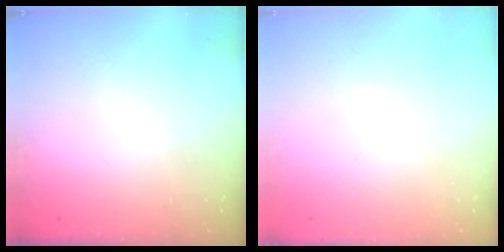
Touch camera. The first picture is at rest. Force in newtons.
{"total": 0.0}